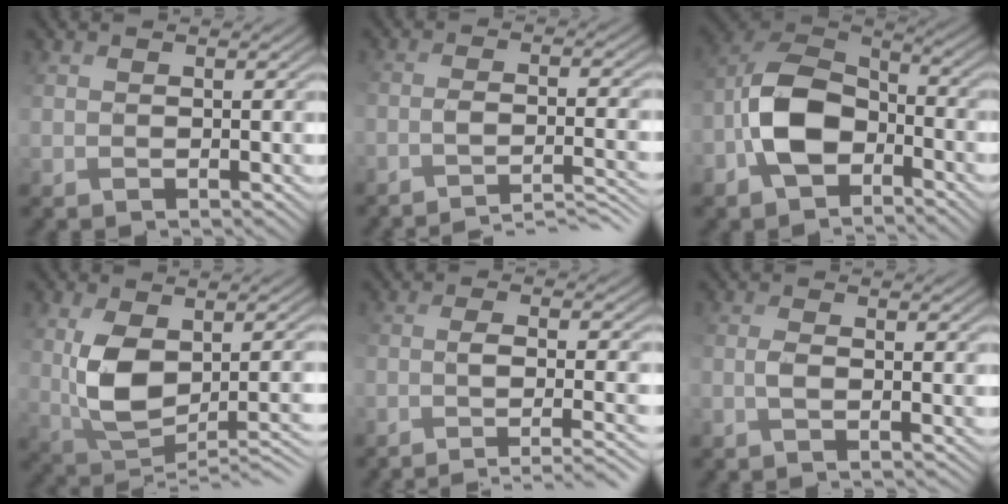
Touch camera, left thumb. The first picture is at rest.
{"total": 6.3, "force": [-4.7, 1.1, 4.1], "torque": [-0.066, 0.007, -0.076]}
{"total": 10.3, "force": [-4.0, 6.1, 7.2], "torque": [-0.160, 0.007, -0.097]}
{"total": 8.9, "force": [-1.1, 4.7, 7.5], "torque": [-0.142, -0.010, -0.014]}
{"total": 6.6, "force": [-3.8, 1.5, 5.2], "torque": [-0.080, -0.003, -0.055]}
{"total": 1.9, "force": [-0.8, 0.5, 1.7], "torque": [-0.038, 0.003, -0.021]}